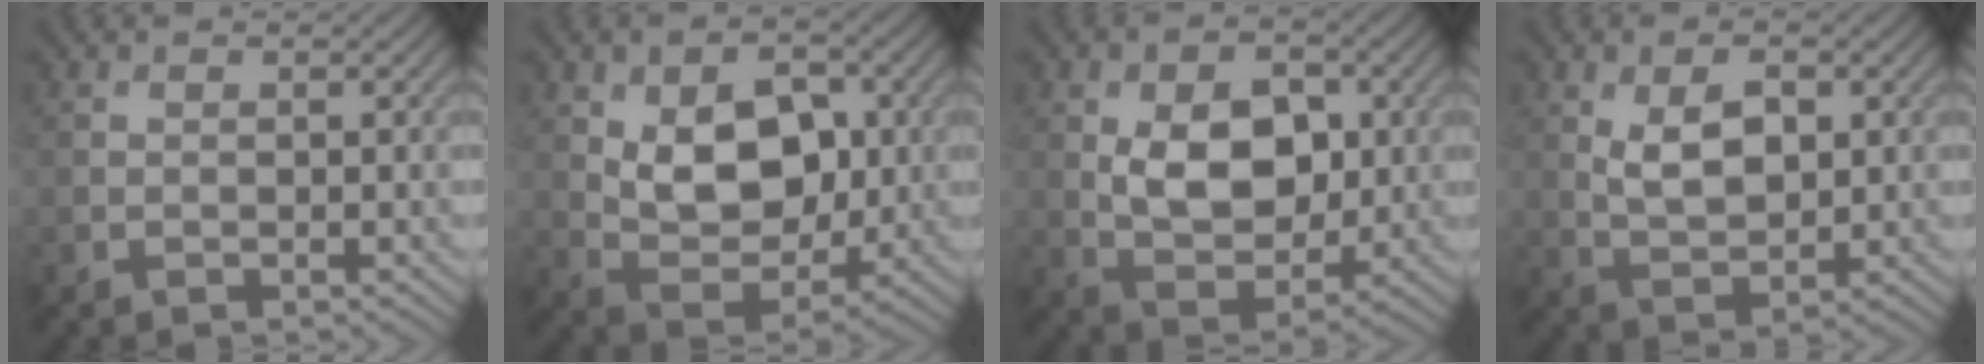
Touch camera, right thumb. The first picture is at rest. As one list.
[{"total": 9.9, "force": [1.3, 6.5, 7.3], "torque": [-0.142, -0.010, 0.021]}, {"total": 9.0, "force": [0.9, 5.8, 6.7], "torque": [-0.126, -0.006, 0.013]}, {"total": 5.6, "force": [1.4, 3.1, 4.4], "torque": [-0.088, -0.004, 0.028]}]